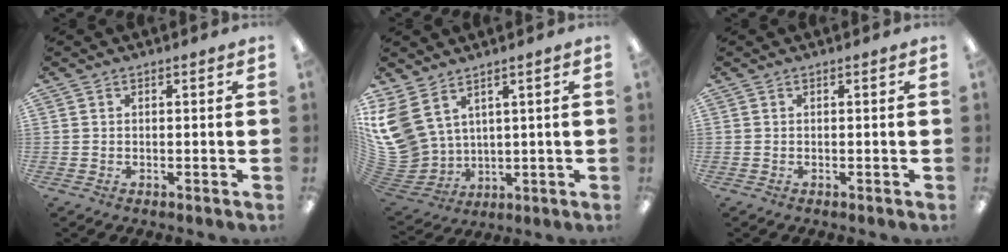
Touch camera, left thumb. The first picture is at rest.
{"total": 13.0, "force": [6.3, 9.3, 6.4], "torque": [-0.174, -0.036, 0.126]}
{"total": 0.0}